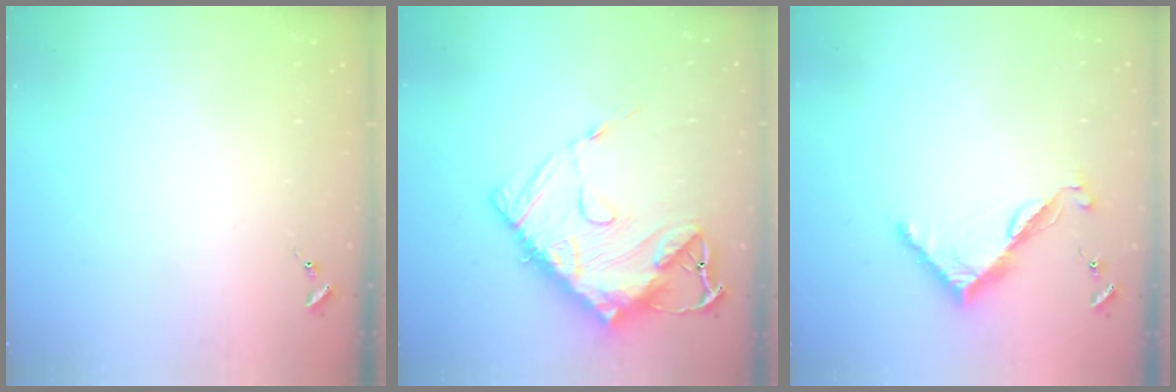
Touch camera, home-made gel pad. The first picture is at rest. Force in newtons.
{"total": 18.7, "press": 18.6, "slide": 1.9}
{"total": 7.8, "press": 7.8, "slide": 0.6}